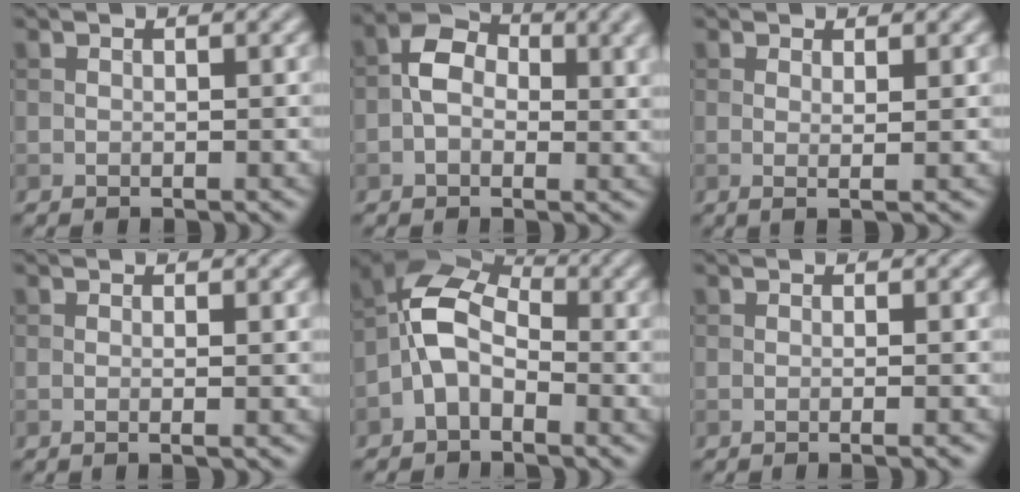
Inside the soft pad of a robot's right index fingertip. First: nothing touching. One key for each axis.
{"total": 5.5, "fx": 0.0, "fy": 3.6, "fz": 4.2, "tx": -0.064, "ty": 0.005, "tz": -0.011}
{"total": 1.5, "fx": 0.3, "fy": 0.3, "fz": 1.5, "tx": -0.025, "ty": -0.002, "tz": 0.001}
{"total": 1.2, "fx": -0.1, "fy": 0.3, "fz": 1.1, "tx": -0.015, "ty": -0.003, "tz": -0.006}
{"total": 5.5, "fx": -1.9, "fy": 3.4, "fz": 3.9, "tx": -0.079, "ty": 0.016, "tz": -0.048}
{"total": 1.9, "fx": -0.2, "fy": 0.7, "fz": 1.7, "tx": -0.016, "ty": -0.004, "tz": -0.013}